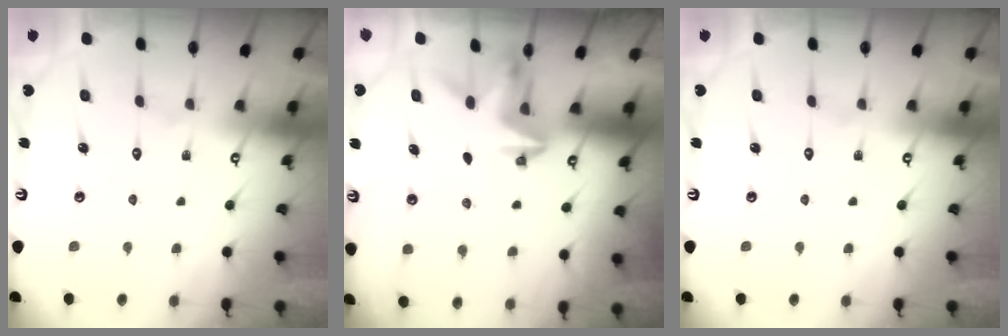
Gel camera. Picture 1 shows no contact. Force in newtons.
{"total": 2.9, "press": 2.9, "slide": 0.1}
{"total": 0.0}